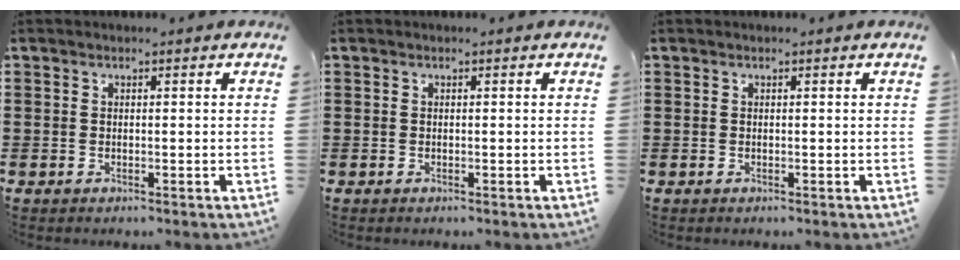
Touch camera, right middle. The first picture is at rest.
{"total": 0.0}
{"total": 0.0}